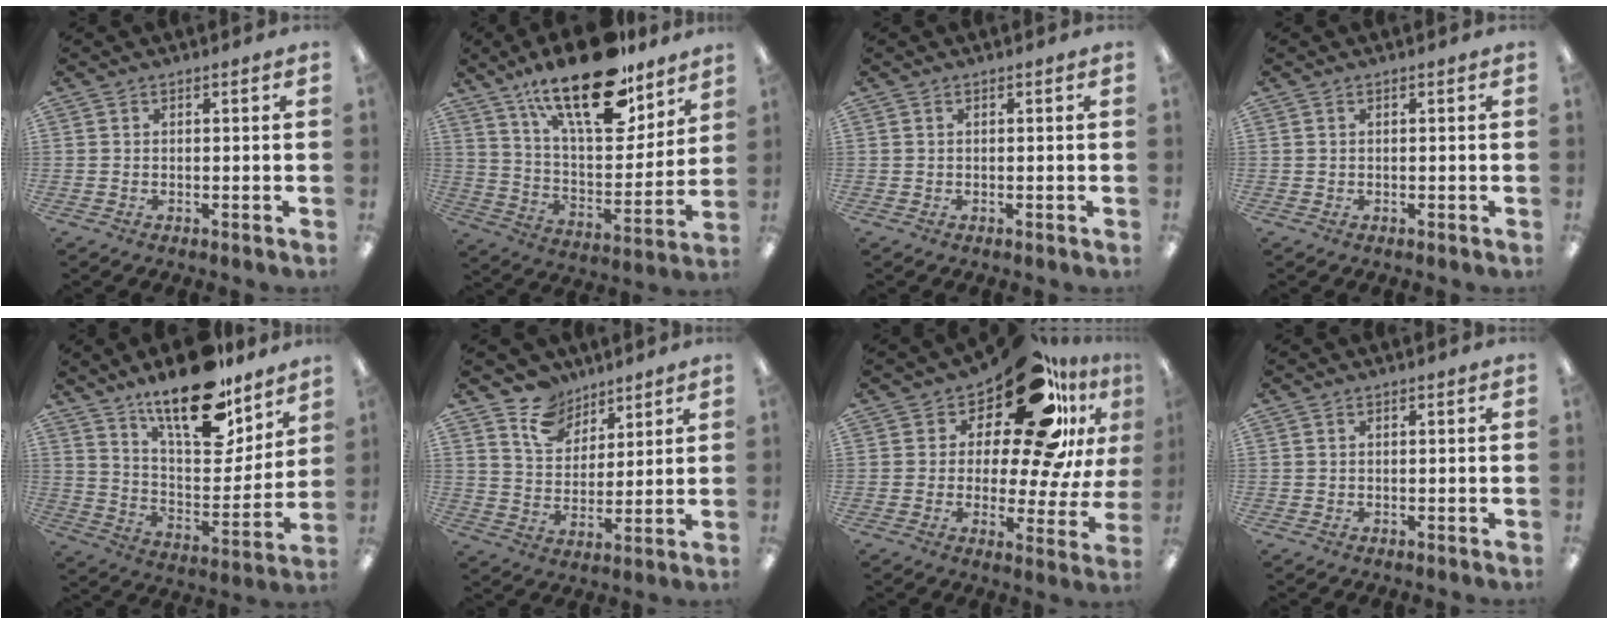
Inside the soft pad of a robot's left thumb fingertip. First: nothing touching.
{"total": 23.9, "force": [16.4, 9.1, 14.8], "torque": [-0.235, -0.098, 0.279]}
{"total": 0.0}
{"total": 0.0}
{"total": 21.1, "force": [15.9, 7.6, 11.6], "torque": [-0.179, -0.110, 0.271]}
{"total": 10.2, "force": [7.6, 6.4, 2.4], "torque": [-0.051, -0.043, 0.146]}
{"total": 22.0, "force": [14.0, 8.7, 14.7], "torque": [-0.204, -0.103, 0.229]}
{"total": 0.0}